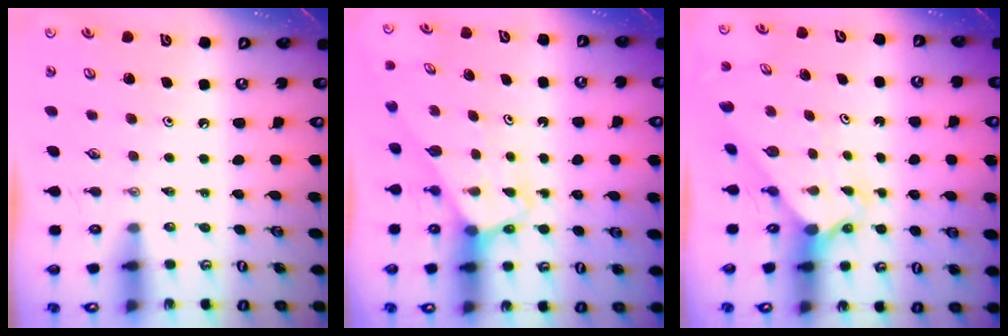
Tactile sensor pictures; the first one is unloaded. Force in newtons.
{"total": 3.1, "press": 3.1, "slide": 0.2}
{"total": 2.4, "press": 2.4, "slide": 0.3}